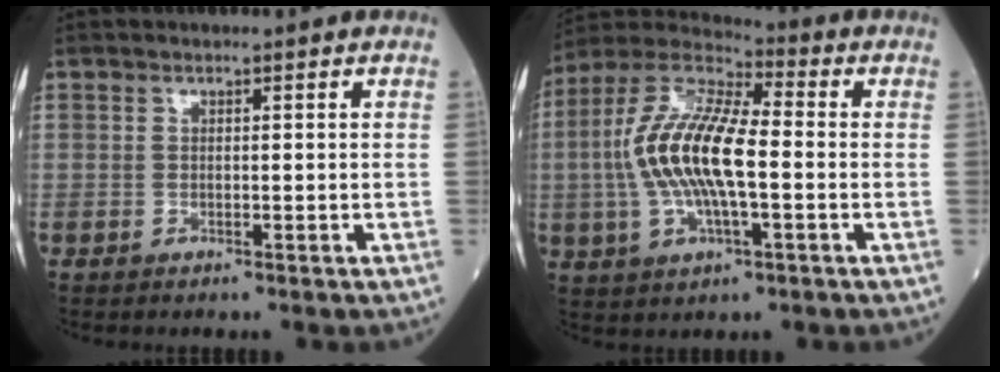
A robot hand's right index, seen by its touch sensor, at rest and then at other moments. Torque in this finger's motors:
{"motor_torque": [1.56, -0.02, 1.05, 0.21]}